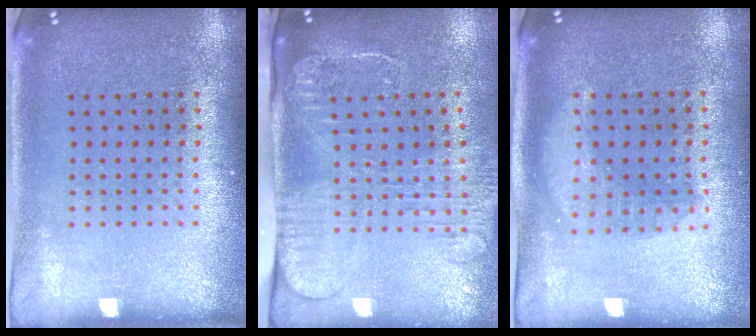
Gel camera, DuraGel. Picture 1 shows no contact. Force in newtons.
{"total": 2.8, "press": 2.1, "slide": 1.8}
{"total": 1.4, "press": 1.3, "slide": 0.5}